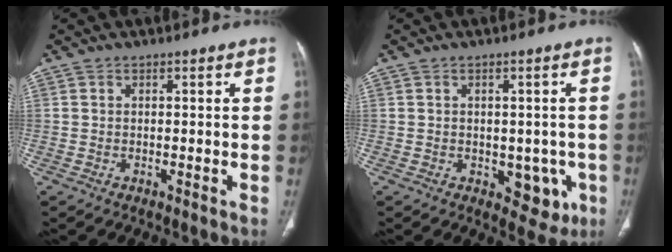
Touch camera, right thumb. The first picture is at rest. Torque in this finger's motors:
{"motor_torque": [0.77, 0.72, -0.23, 0.09, 0.02]}